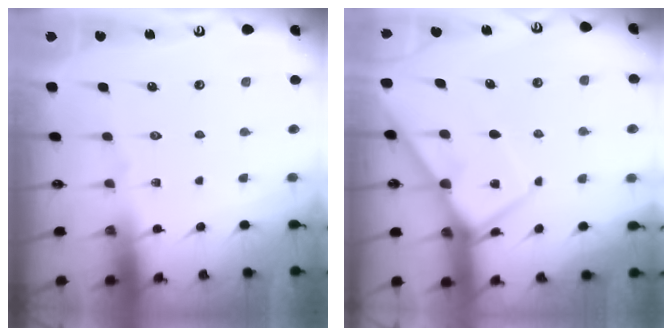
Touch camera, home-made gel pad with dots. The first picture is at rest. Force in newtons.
{"total": 7.5, "press": 7.4, "slide": 0.8}